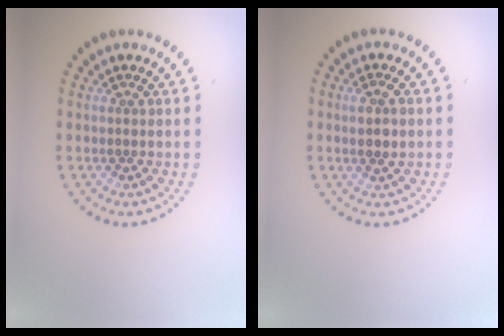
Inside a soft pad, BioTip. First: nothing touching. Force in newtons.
{"total": 1.6, "press": 1.6, "slide": 0.5}